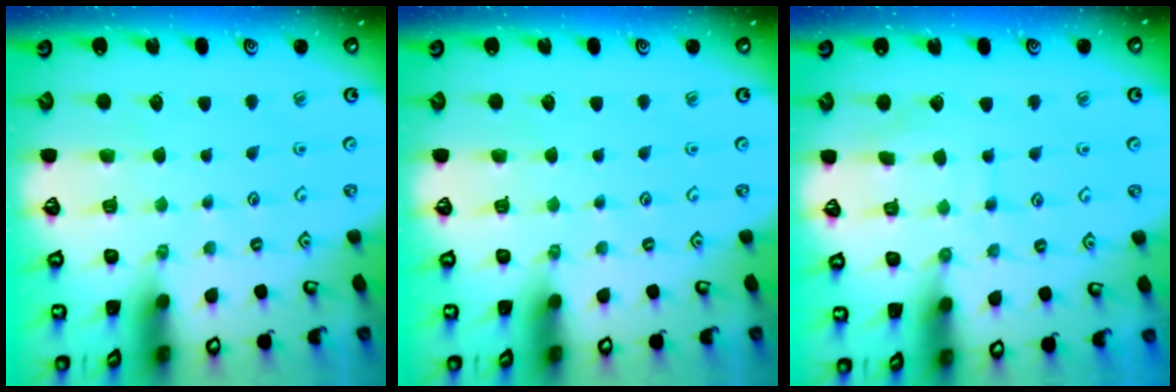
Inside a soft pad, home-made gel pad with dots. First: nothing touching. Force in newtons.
{"total": 0.0}
{"total": 7.3, "press": 7.2, "slide": 0.5}